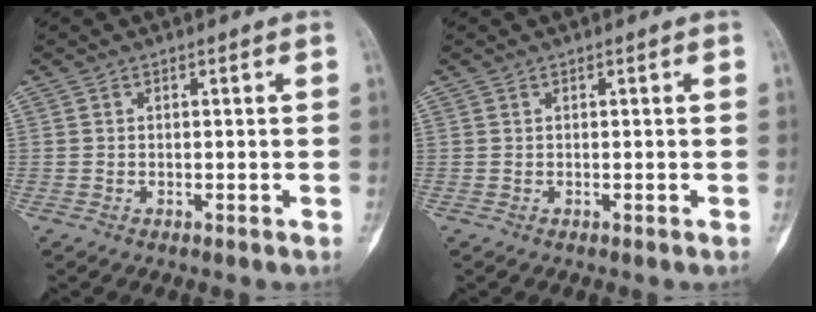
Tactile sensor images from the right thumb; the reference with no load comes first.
{"total": 0.0}